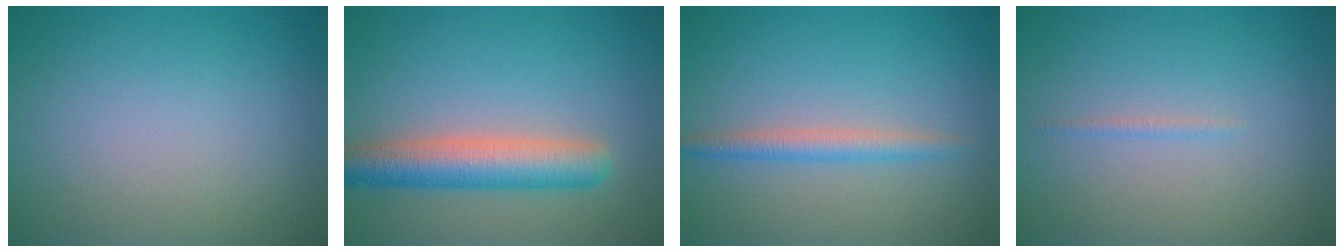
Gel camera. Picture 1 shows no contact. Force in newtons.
{"total": 5.6, "press": 5.6, "slide": 0.1}
{"total": 2.2, "press": 2.2, "slide": 0.0}
{"total": 0.6, "press": 0.6, "slide": 0.1}